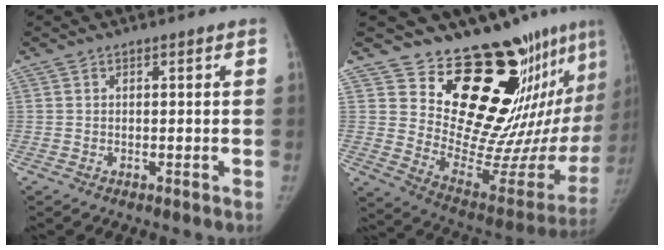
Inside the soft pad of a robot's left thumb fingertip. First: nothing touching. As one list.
[{"total": 21.9, "force": [16.3, 7.3, 12.5], "torque": [-0.123, -0.161, 0.246]}]